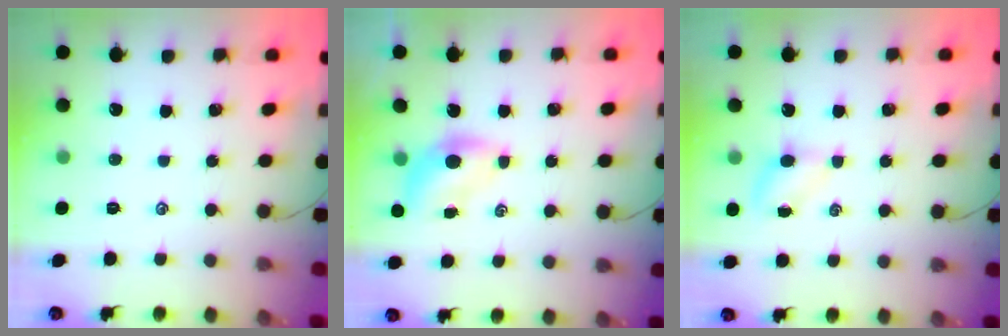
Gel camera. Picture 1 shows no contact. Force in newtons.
{"total": 4.8, "press": 4.7, "slide": 0.8}
{"total": 3.5, "press": 3.3, "slide": 1.2}